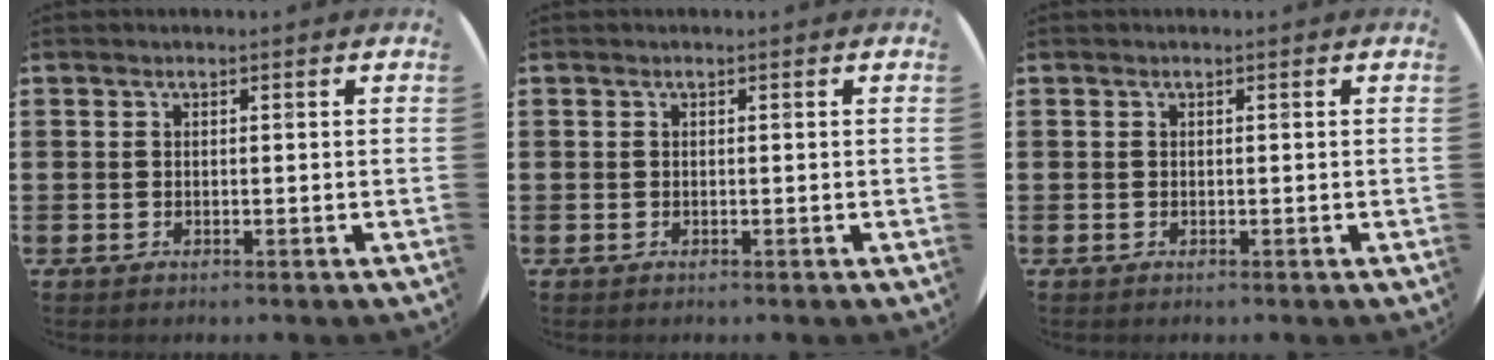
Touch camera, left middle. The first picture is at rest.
{"total": 0.0}
{"total": 0.0}